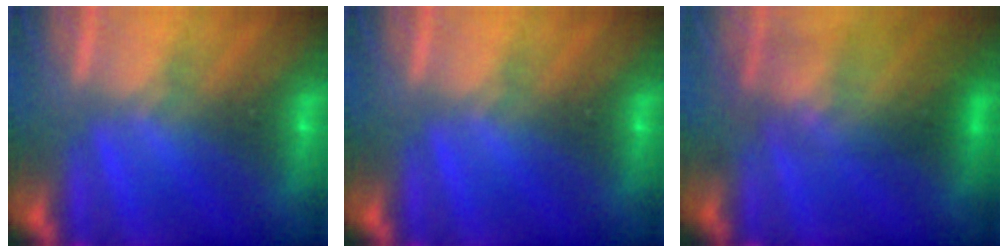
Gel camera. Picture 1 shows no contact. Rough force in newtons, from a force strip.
{"total": 0.0}
{"total": 2.7}